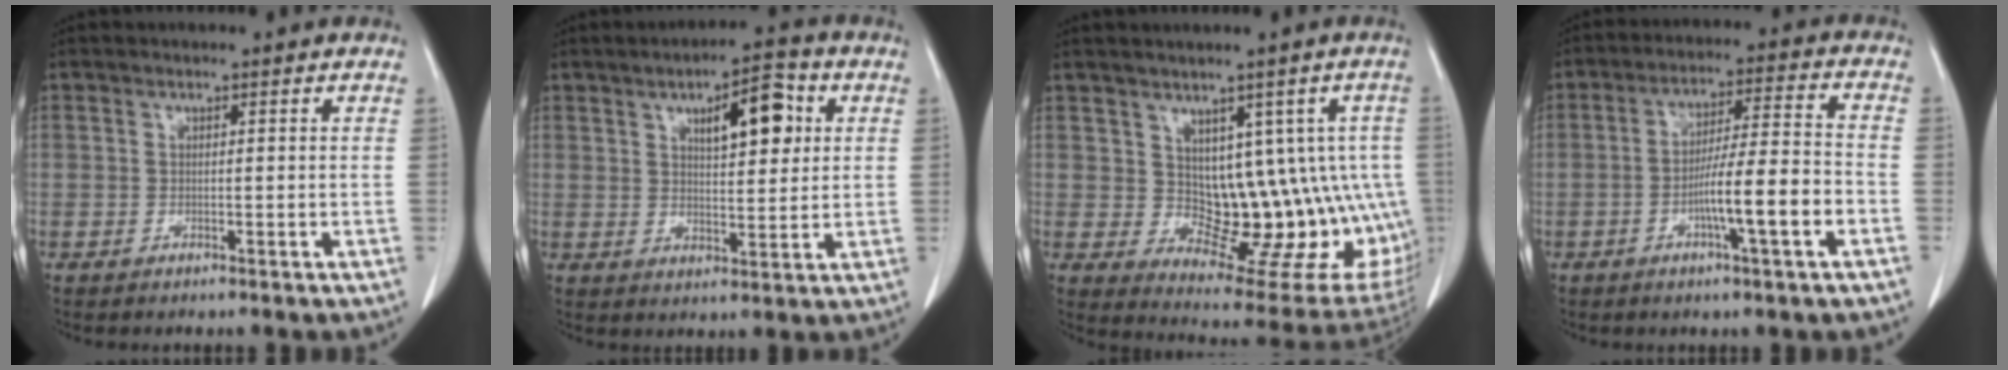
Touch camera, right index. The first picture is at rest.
{"total": 8.6, "force": [3.1, 3.0, 7.5], "torque": [-0.112, 0.012, 0.047]}
{"total": 13.1, "force": [1.0, 7.8, 10.5], "torque": [-0.106, 0.012, 0.036]}
{"total": 10.3, "force": [-3.6, 0.2, 9.7], "torque": [-0.164, 0.006, -0.061]}